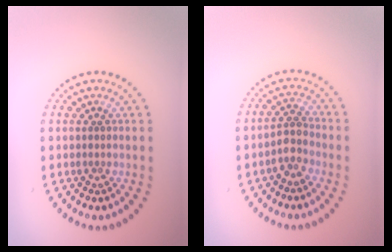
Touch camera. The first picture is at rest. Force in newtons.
{"total": 2.0, "press": 1.6, "slide": 1.2}